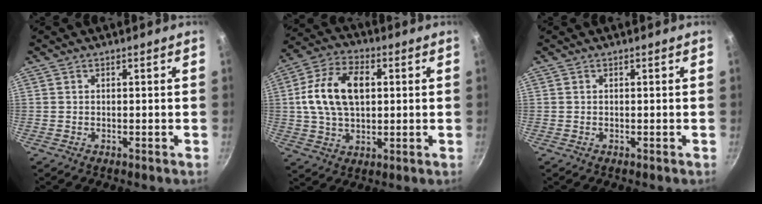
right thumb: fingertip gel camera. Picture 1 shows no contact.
{"total": 14.2, "force": [2.1, 9.0, 10.8], "torque": [-0.179, 0.014, 0.028]}
{"total": 0.0}